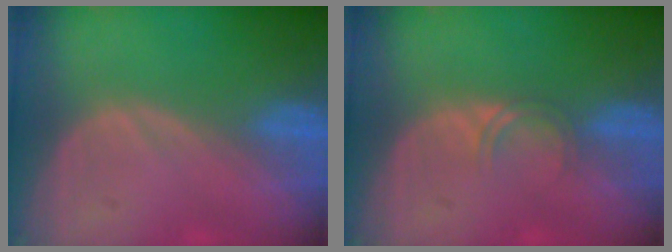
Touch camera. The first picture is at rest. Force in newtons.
{"total": 1.7, "press": 1.7, "slide": 0.3}